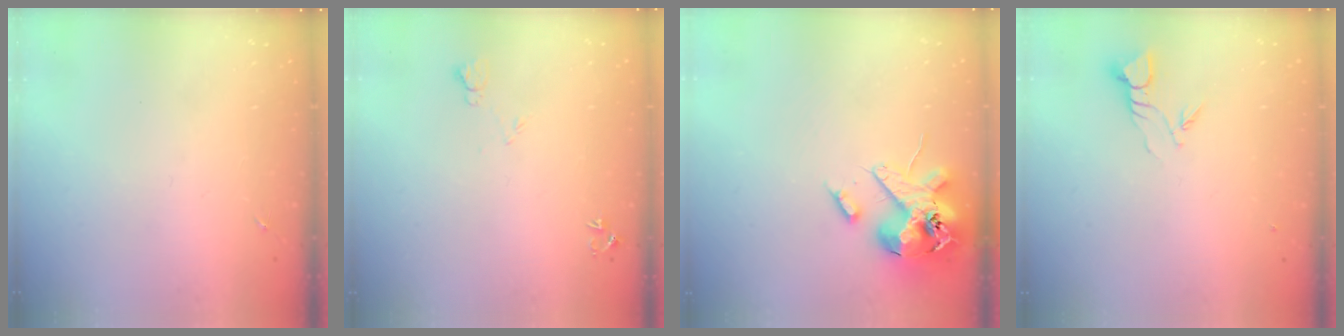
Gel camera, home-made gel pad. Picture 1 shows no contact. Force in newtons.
{"total": 6.2, "press": 6.1, "slide": 1.2}
{"total": 16.3, "press": 16.1, "slide": 2.7}
{"total": 3.7, "press": 3.7, "slide": 0.2}